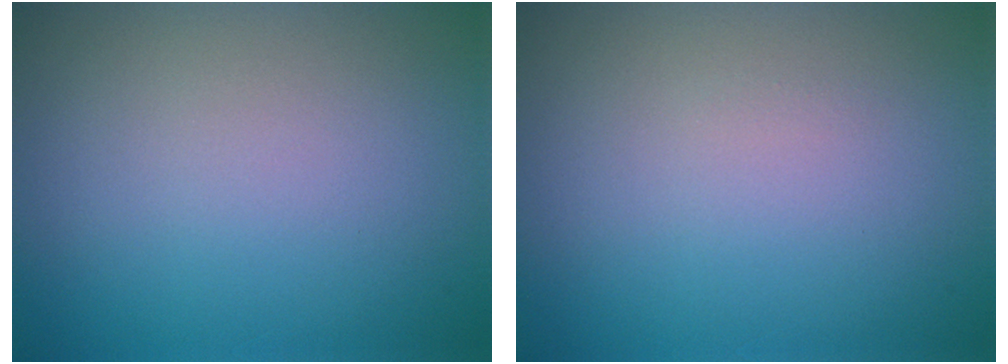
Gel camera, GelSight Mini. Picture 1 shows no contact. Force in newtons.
{"total": 0.0}